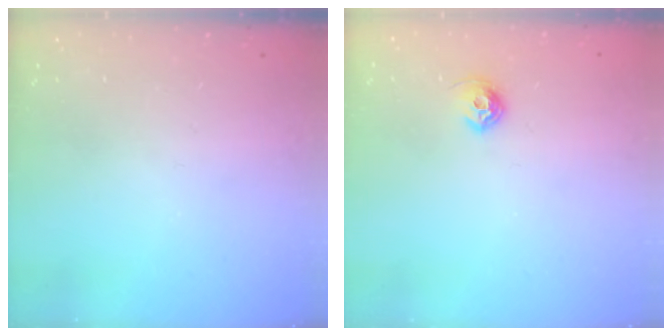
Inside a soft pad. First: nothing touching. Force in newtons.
{"total": 6.9, "press": 6.8, "slide": 1.0}